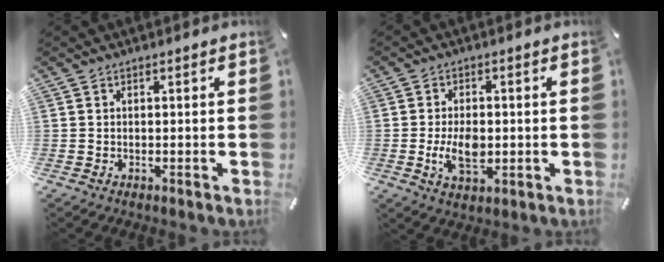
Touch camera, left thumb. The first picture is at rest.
{"total": 7.2, "force": [-1.0, 4.3, 5.7], "torque": [-0.129, -0.003, -0.021]}